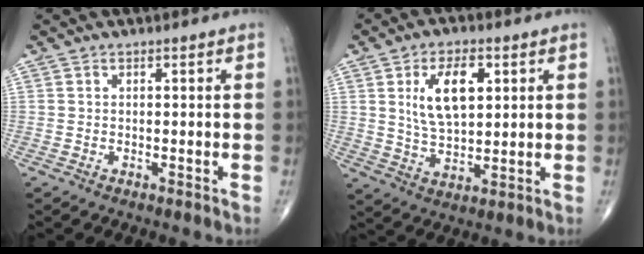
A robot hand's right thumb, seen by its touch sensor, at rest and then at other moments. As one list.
[{"total": 11.0, "force": [3.2, 5.7, 8.9], "torque": [-0.145, -0.010, 0.062]}]